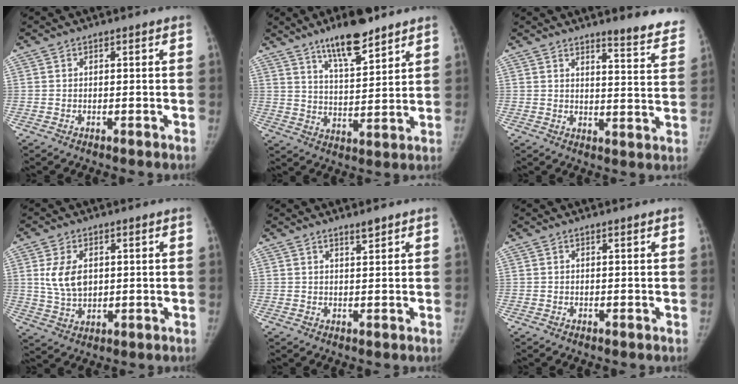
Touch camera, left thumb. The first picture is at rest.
{"total": 11.5, "force": [8.3, 3.1, 7.3], "torque": [-0.100, -0.049, 0.143]}
{"total": 10.2, "force": [8.8, 1.6, 5.0], "torque": [-0.029, -0.060, 0.097]}
{"total": 7.5, "force": [1.6, 4.9, 5.4], "torque": [-0.087, -0.004, 0.039]}
{"total": 1.7, "force": [1.4, 0.1, 0.9], "torque": [-0.012, -0.012, 0.026]}
{"total": 0.6, "force": [0.5, 0.0, 0.4], "torque": [-0.003, 0.003, 0.007]}